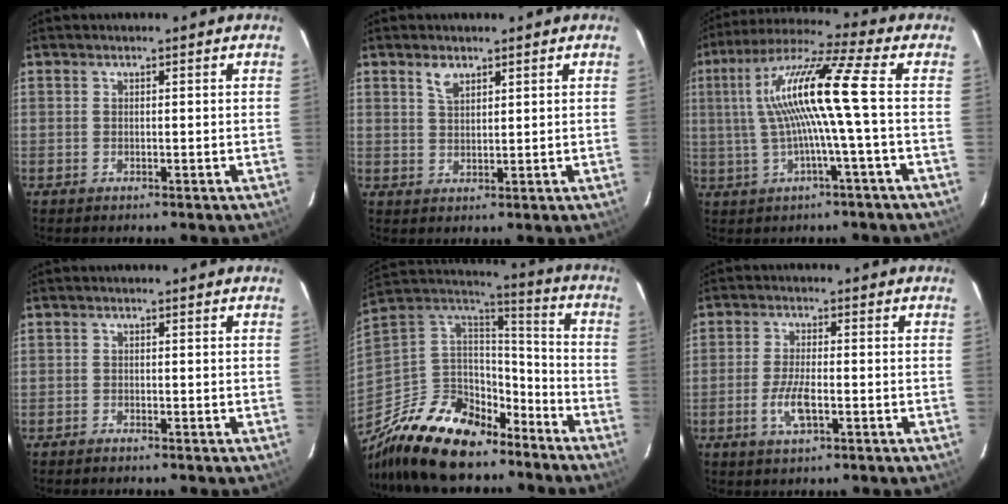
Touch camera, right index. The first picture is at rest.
{"total": 2.8, "force": [1.9, 1.3, 1.6], "torque": [-0.029, 0.002, 0.037]}
{"total": 13.2, "force": [0.2, -1.1, 13.2], "torque": [-0.252, 0.014, 0.006]}
{"total": 0.7, "force": [-0.7, 0.1, 0.1], "torque": [-0.006, 0.000, -0.014]}
{"total": 22.8, "force": [-15.9, 11.9, 11.3], "torque": [-0.252, 0.013, -0.260]}
{"total": 5.6, "force": [-2.0, 1.7, 4.9], "torque": [-0.104, -0.004, -0.038]}